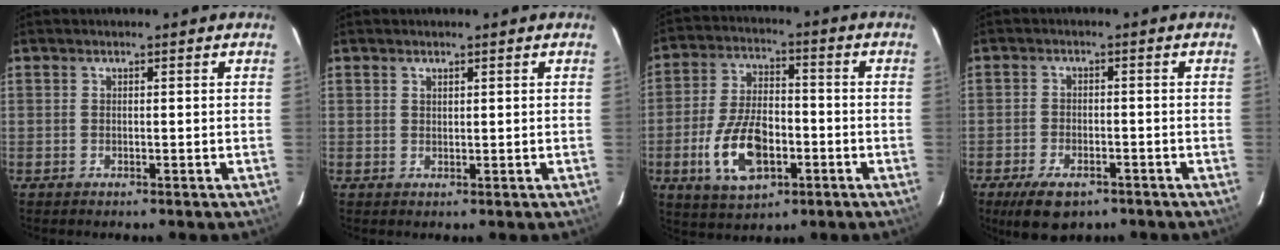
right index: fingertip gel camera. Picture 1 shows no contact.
{"total": 0.7, "force": [0.7, 0.1, -0.1], "torque": [0.003, 0.000, 0.013]}
{"total": 13.6, "force": [-4.6, 7.2, 10.5], "torque": [-0.216, 0.000, -0.072]}
{"total": 7.7, "force": [-5.3, 3.6, 4.3], "torque": [-0.100, -0.015, -0.083]}